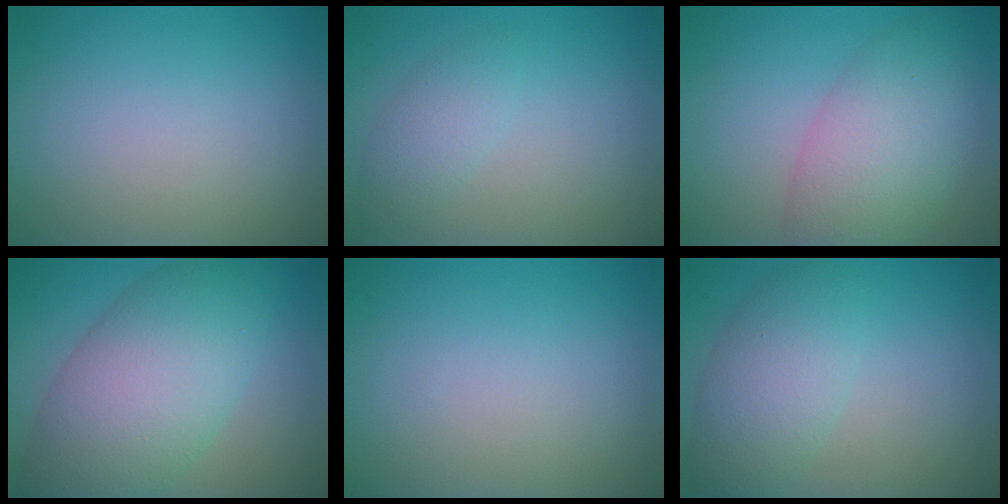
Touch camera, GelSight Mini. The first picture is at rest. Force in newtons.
{"total": 2.0, "press": 2.0, "slide": 0.2}
{"total": 6.7, "press": 6.7, "slide": 0.4}
{"total": 9.9, "press": 9.9, "slide": 0.4}
{"total": 0.0}
{"total": 4.8, "press": 4.8, "slide": 0.1}